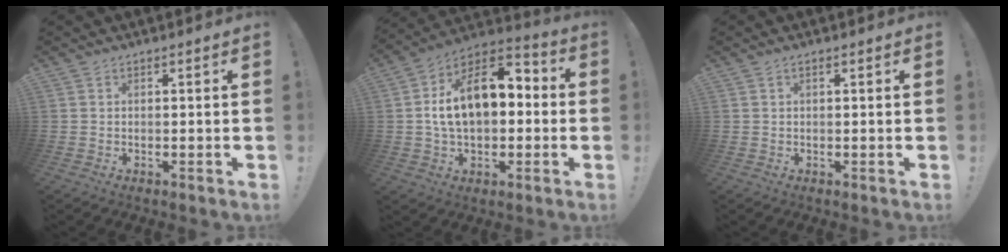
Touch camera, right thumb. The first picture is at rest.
{"total": 17.3, "force": [2.5, 10.6, 13.5], "torque": [-0.209, 0.002, 0.045]}
{"total": 0.5, "force": [0.1, 0.1, 0.5], "torque": [-0.010, 0.001, 0.002]}